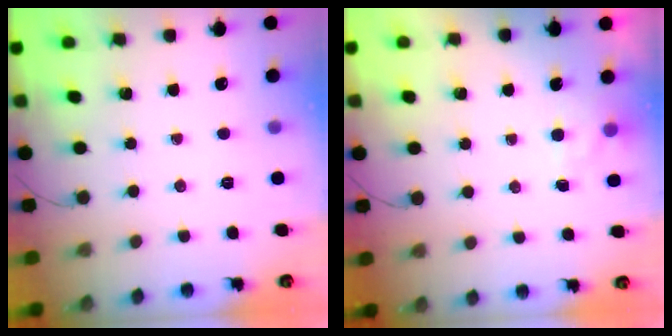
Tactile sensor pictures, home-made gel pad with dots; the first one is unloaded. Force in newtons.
{"total": 2.0, "press": 1.4, "slide": 1.3}